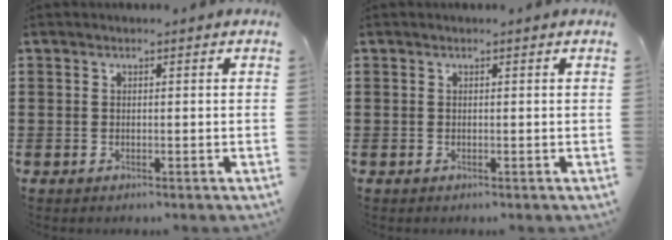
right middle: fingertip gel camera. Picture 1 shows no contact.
{"total": 0.0}